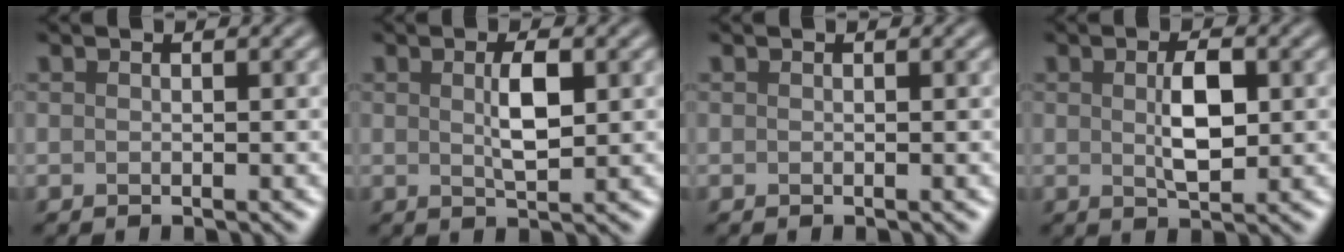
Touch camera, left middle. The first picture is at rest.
{"total": 2.9, "force": [0.6, 0.9, 2.7], "torque": [-0.055, -0.001, 0.011]}
{"total": 0.0}
{"total": 3.6, "force": [0.4, 1.6, 3.2], "torque": [-0.065, -0.002, 0.009]}